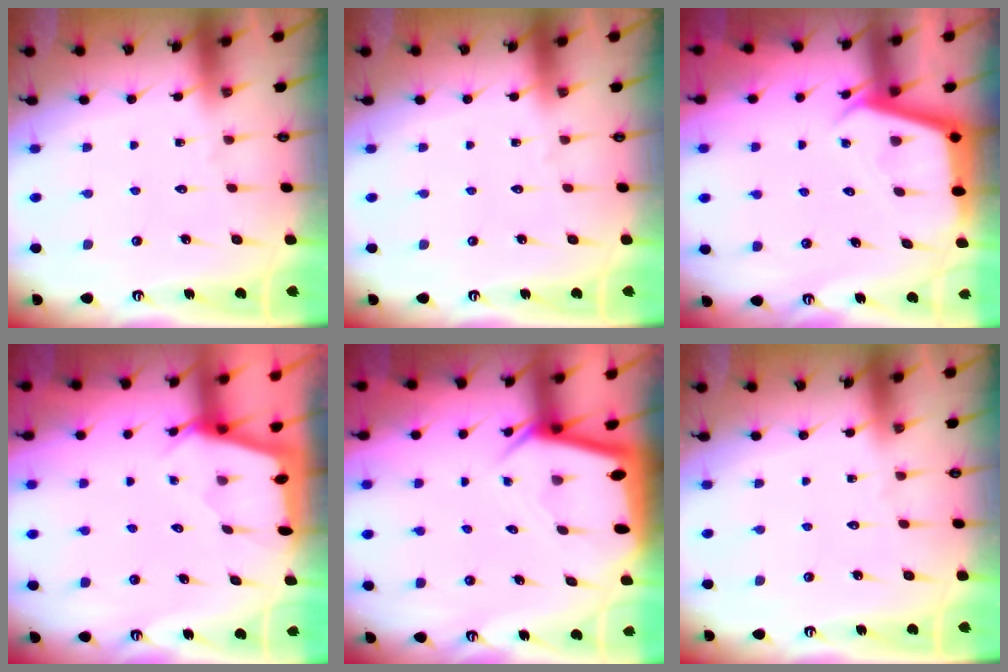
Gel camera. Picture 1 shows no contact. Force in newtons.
{"total": 0.0}
{"total": 4.0, "press": 4.0, "slide": 0.2}
{"total": 2.3, "press": 2.3, "slide": 0.3}
{"total": 3.3, "press": 3.3, "slide": 0.3}
{"total": 0.0}